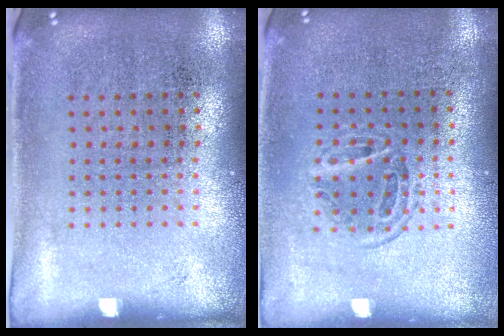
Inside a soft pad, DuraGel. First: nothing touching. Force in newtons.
{"total": 1.2, "press": 1.0, "slide": 0.7}